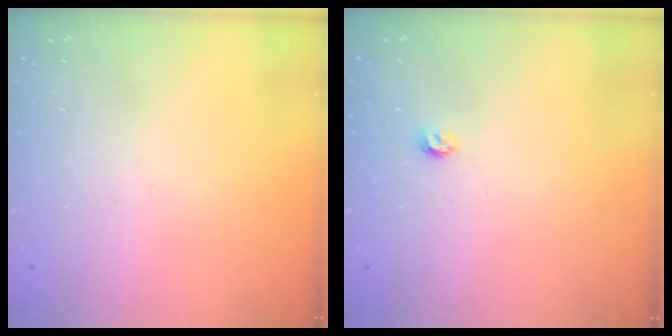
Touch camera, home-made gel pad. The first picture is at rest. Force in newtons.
{"total": 3.2, "press": 3.2, "slide": 0.3}